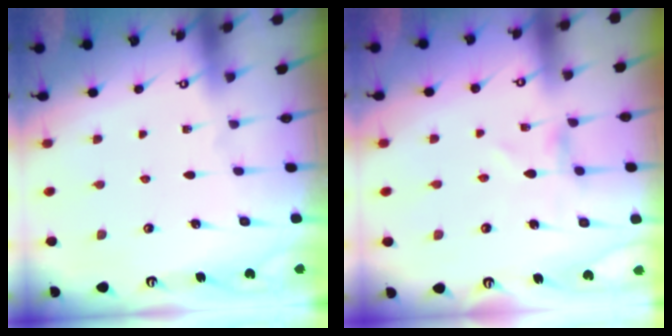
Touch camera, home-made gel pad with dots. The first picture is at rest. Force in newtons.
{"total": 2.3, "press": 2.3, "slide": 0.3}